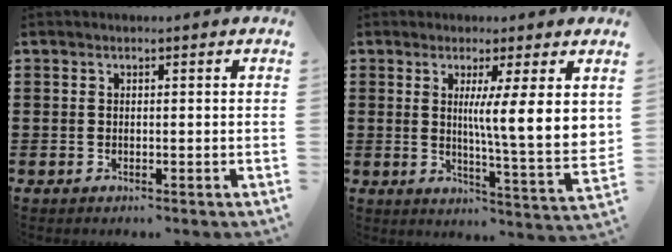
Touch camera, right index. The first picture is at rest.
{"total": 7.9, "force": [3.0, 0.0, 7.3], "torque": [-0.123, -0.028, 0.043]}